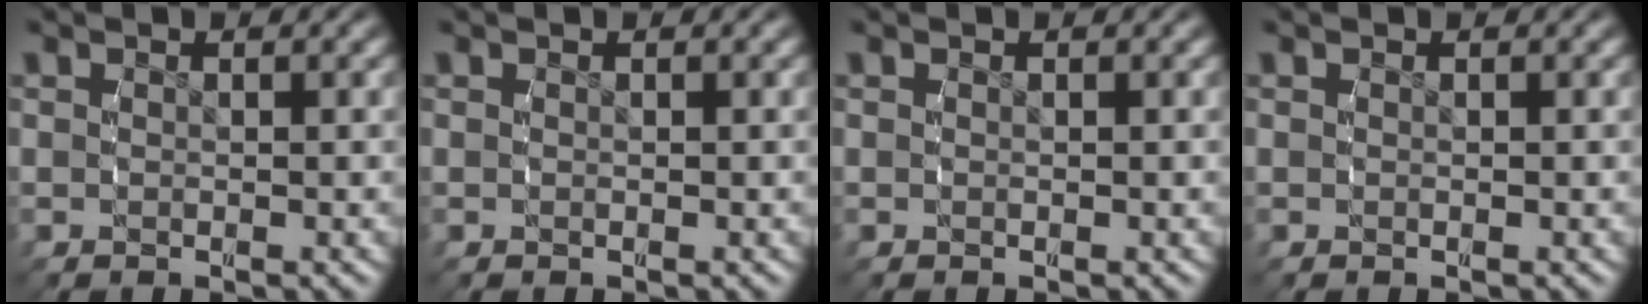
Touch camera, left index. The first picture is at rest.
{"total": 0.0}
{"total": 0.0}
{"total": 0.0}